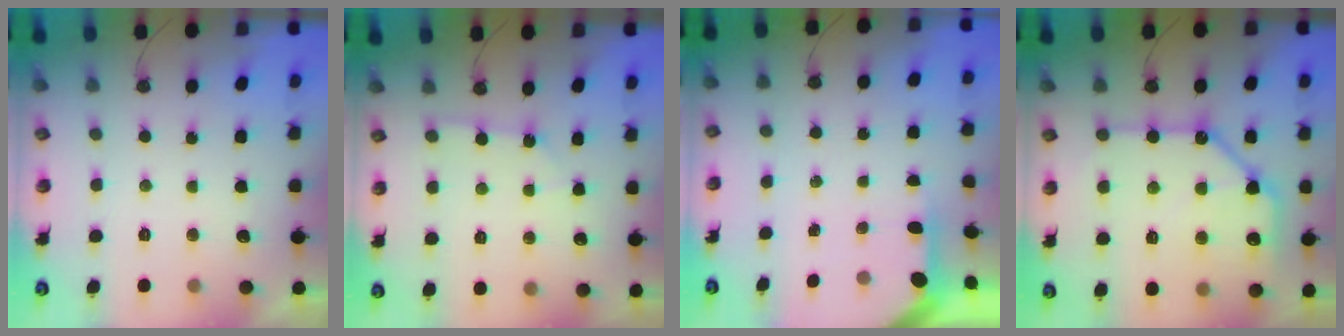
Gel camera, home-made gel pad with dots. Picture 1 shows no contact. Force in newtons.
{"total": 2.2, "press": 2.2, "slide": 0.3}
{"total": 3.6, "press": 3.6, "slide": 0.2}
{"total": 16.3, "press": 16.2, "slide": 1.8}